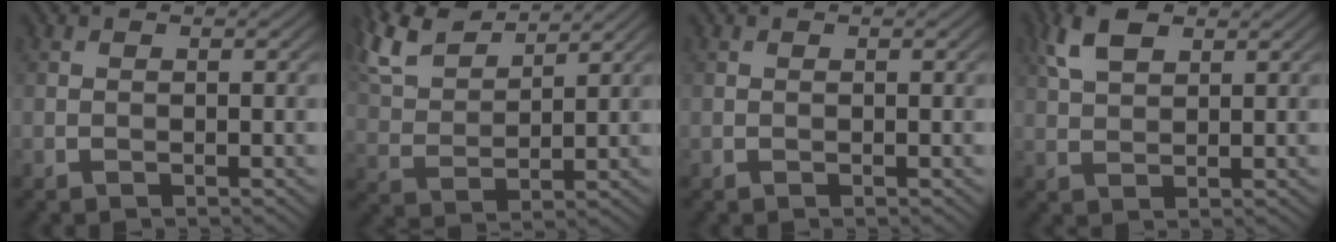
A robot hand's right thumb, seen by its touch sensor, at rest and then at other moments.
{"total": 9.1, "force": [7.2, 2.7, 4.8], "torque": [-0.130, 0.023, 0.151]}
{"total": 0.0}
{"total": 5.3, "force": [2.7, 2.6, 3.8], "torque": [-0.094, 0.012, 0.054]}